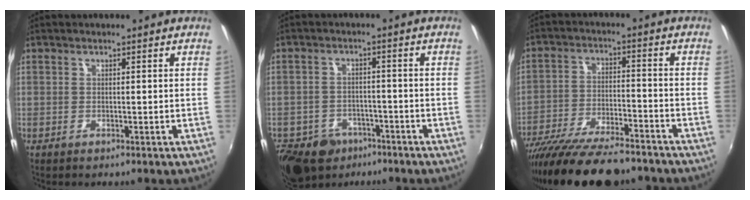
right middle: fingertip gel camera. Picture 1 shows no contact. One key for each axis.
{"total": 15.4, "fx": -9.3, "fy": 10.9, "fz": 5.7, "tx": -0.174, "ty": -0.004, "tz": -0.130}
{"total": 20.9, "fx": -17.5, "fy": 4.6, "fz": 10.4, "tx": -0.203, "ty": -0.046, "tz": -0.281}